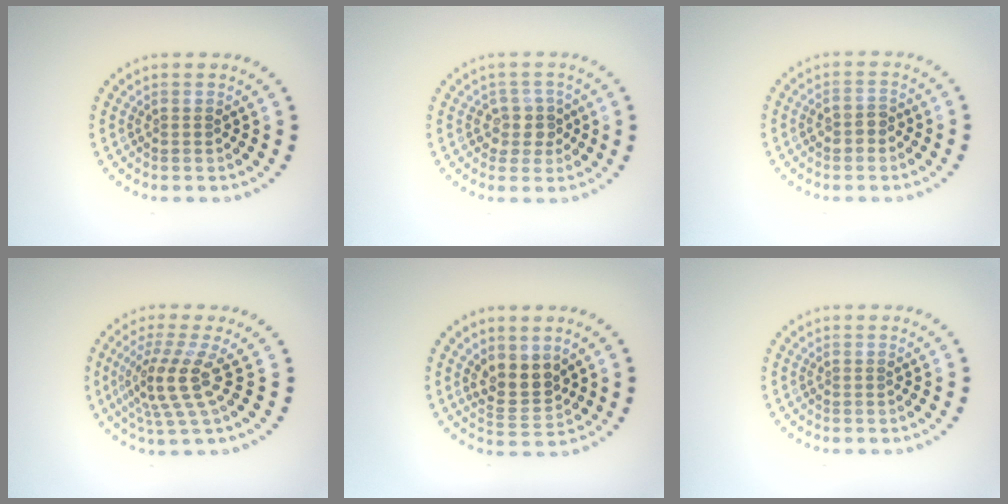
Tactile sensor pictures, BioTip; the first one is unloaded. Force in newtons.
{"total": 2.3, "press": 2.0, "slide": 1.1}
{"total": 1.7, "press": 1.7, "slide": 0.3}
{"total": 4.2, "press": 3.0, "slide": 3.0}
{"total": 3.4, "press": 3.1, "slide": 1.4}
{"total": 0.0}